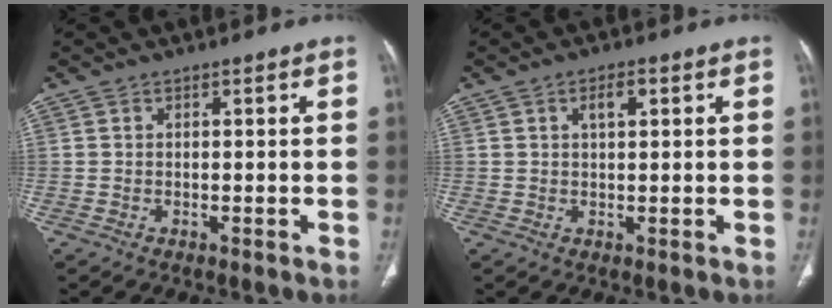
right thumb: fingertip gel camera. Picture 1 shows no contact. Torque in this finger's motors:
{"motor_torque": [0.04, 1.05, 0.61, 0.32, -0.01]}